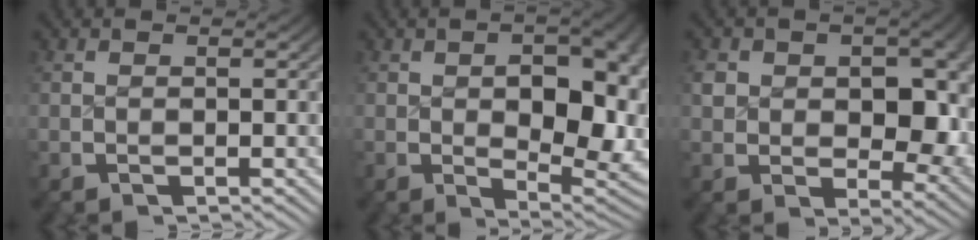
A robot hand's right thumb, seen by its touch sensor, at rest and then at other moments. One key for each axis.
{"total": 8.1, "fx": -0.2, "fy": 4.2, "fz": 6.9, "tx": -0.105, "ty": -0.035, "tz": 0.014}
{"total": 7.8, "fx": 0.5, "fy": 5.5, "fz": 5.6, "tx": -0.089, "ty": -0.037, "tz": 0.026}